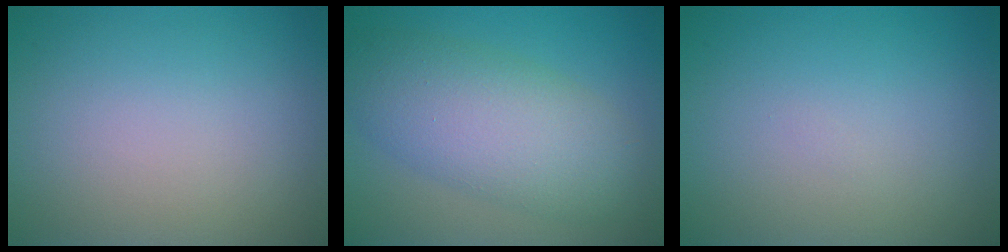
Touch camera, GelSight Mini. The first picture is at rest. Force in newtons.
{"total": 7.6, "press": 7.6, "slide": 0.3}
{"total": 0.0}